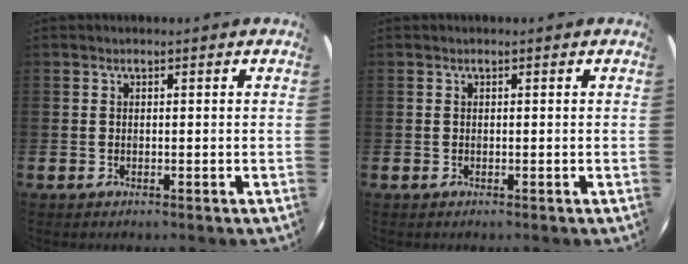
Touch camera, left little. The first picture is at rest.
{"total": 0.0}